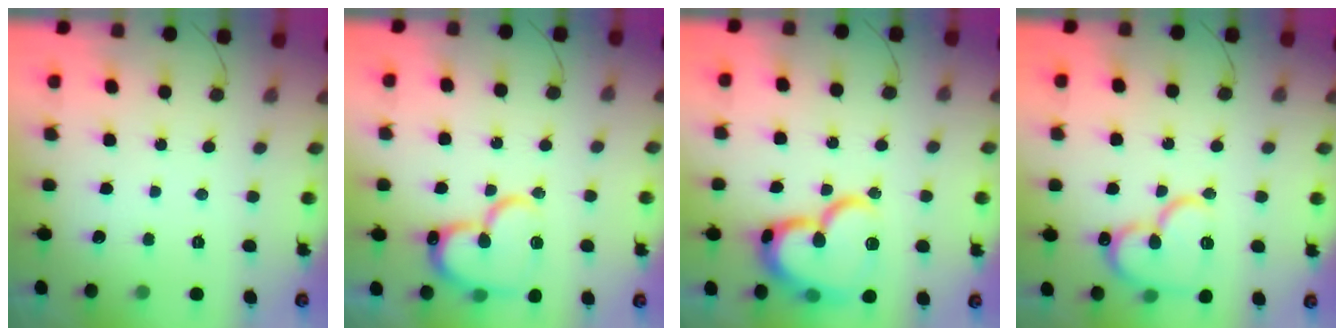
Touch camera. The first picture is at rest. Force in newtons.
{"total": 18.4, "press": 18.3, "slide": 1.8}
{"total": 21.0, "press": 20.9, "slide": 2.3}
{"total": 15.6, "press": 15.5, "slide": 1.8}